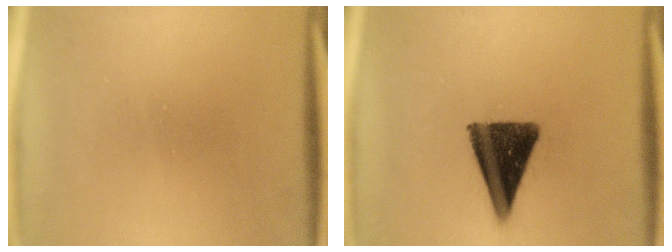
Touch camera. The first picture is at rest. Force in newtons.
{"total": 13.3}